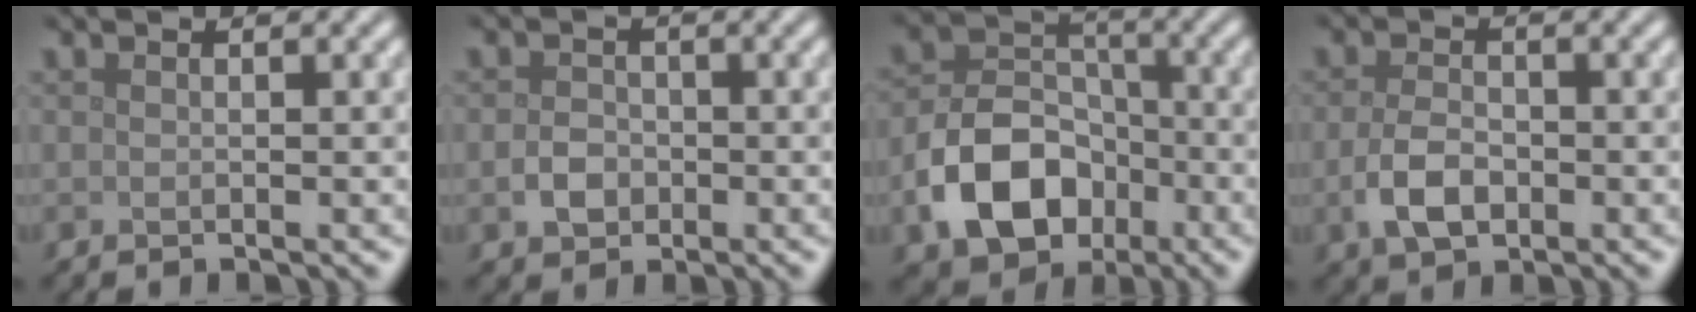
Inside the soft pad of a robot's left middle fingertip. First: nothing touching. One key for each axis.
{"total": 2.0, "fx": -0.6, "fy": 1.7, "fz": 1.0, "tx": -0.016, "ty": 0.000, "tz": -0.015}
{"total": 7.9, "fx": -3.2, "fy": 5.7, "fz": 4.5, "tx": -0.082, "ty": -0.004, "tz": -0.061}
{"total": 3.4, "fx": -0.9, "fy": 2.1, "fz": 2.4, "tx": -0.054, "ty": -0.004, "tz": -0.018}